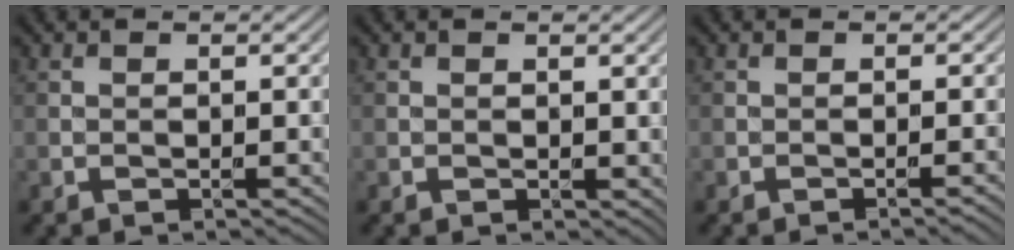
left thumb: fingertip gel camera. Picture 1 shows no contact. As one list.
[{"total": 0.8, "force": [0.2, 0.6, 0.5], "torque": [-0.006, -0.004, 0.006]}, {"total": 1.3, "force": [-0.6, 0.2, 1.1], "torque": [-0.009, 0.004, -0.015]}]